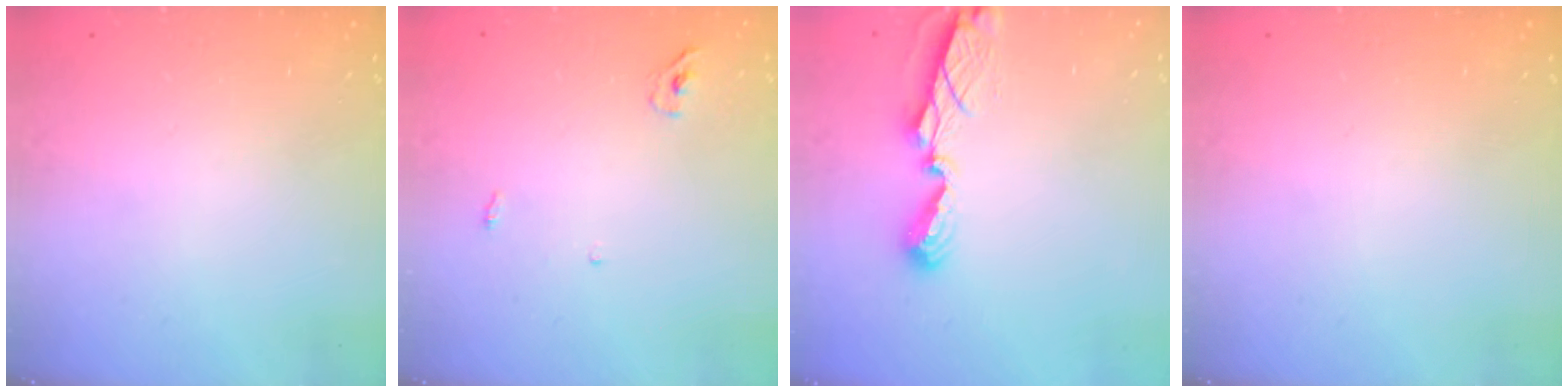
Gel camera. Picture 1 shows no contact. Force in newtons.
{"total": 3.3, "press": 3.3, "slide": 0.7}
{"total": 7.7, "press": 7.7, "slide": 0.7}
{"total": 0.0}